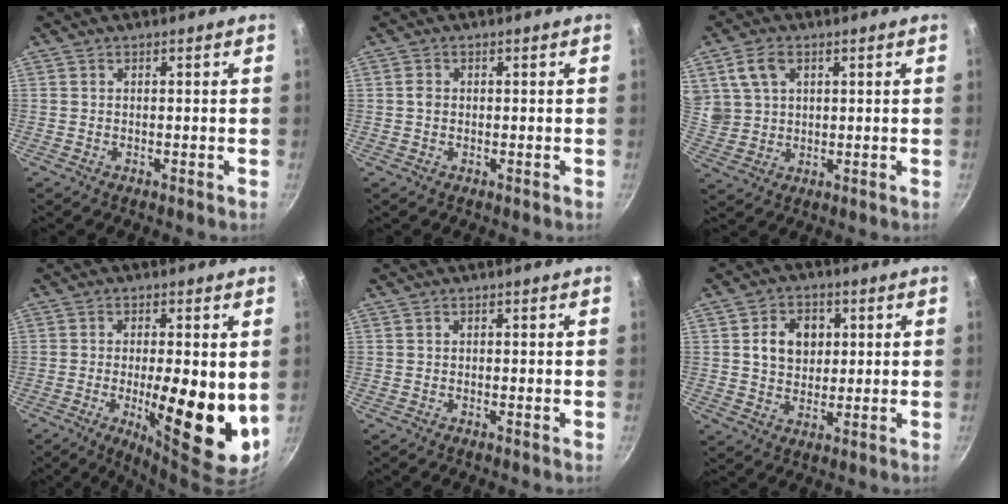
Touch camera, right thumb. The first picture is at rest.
{"total": 1.7, "force": [0.1, 1.2, 1.3], "torque": [-0.026, 0.003, 0.000]}
{"total": 7.4, "force": [3.0, 5.4, 4.1], "torque": [-0.057, -0.010, 0.066]}
{"total": 14.1, "force": [-1.6, 3.8, 13.5], "torque": [-0.189, -0.008, -0.018]}
{"total": 0.0}
{"total": 8.2, "force": [1.8, 6.4, 4.7], "torque": [-0.052, 0.002, 0.027]}